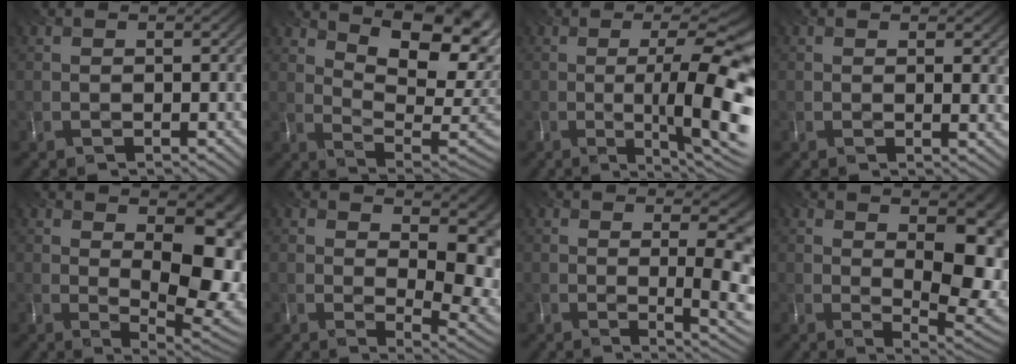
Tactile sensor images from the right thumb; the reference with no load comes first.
{"total": 14.6, "force": [7.7, 6.0, 10.8], "torque": [-0.176, 0.017, 0.126]}
{"total": 13.8, "force": [-1.4, 3.0, 13.3], "torque": [-0.157, -0.002, -0.013]}
{"total": 1.4, "force": [0.8, 0.4, 1.1], "torque": [-0.015, -0.002, 0.015]}
{"total": 14.3, "force": [2.3, 6.9, 12.3], "torque": [-0.140, 0.008, 0.048]}
{"total": 10.1, "force": [4.0, 4.1, 8.4], "torque": [-0.107, 0.000, 0.073]}
{"total": 10.5, "force": [0.9, 3.4, 9.9], "torque": [-0.101, 0.007, 0.021]}
{"total": 12.9, "force": [2.6, 6.1, 11.1], "torque": [-0.128, 0.010, 0.050]}